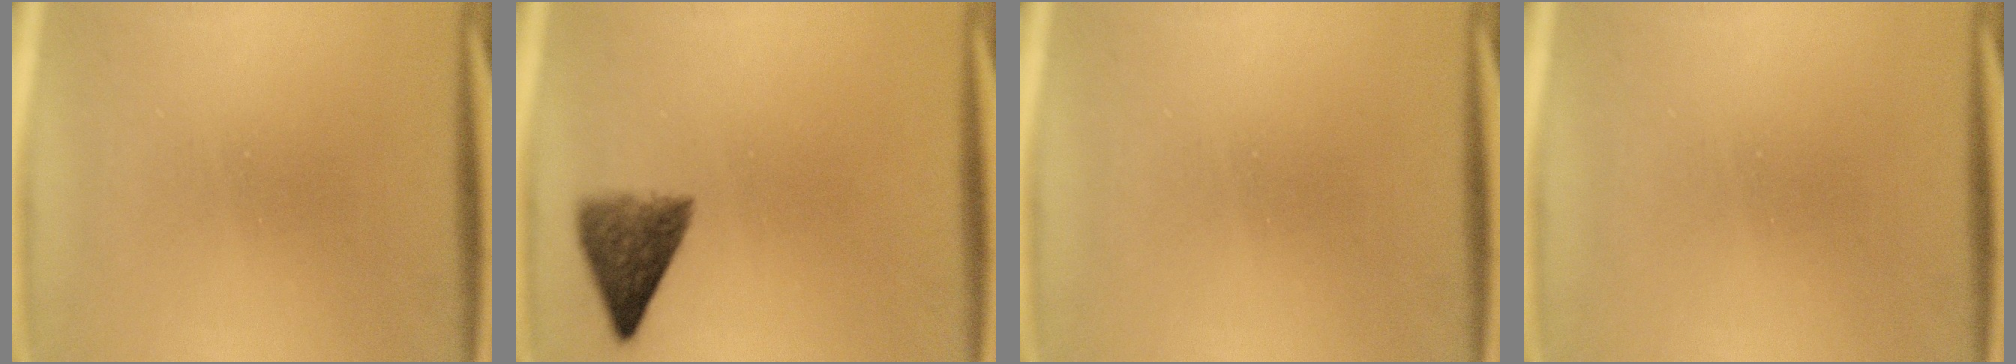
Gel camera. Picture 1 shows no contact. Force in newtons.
{"total": 5.9}
{"total": 0.0}
{"total": 0.0}